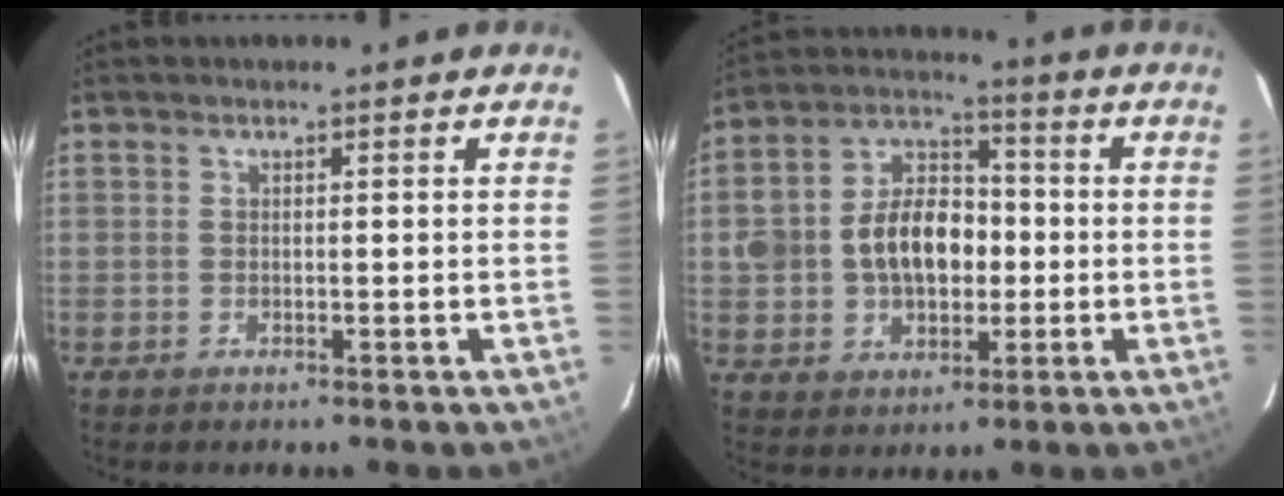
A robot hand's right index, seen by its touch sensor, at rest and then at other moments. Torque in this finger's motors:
{"motor_torque": [0.60, -0.03, 0.36, 0.14]}